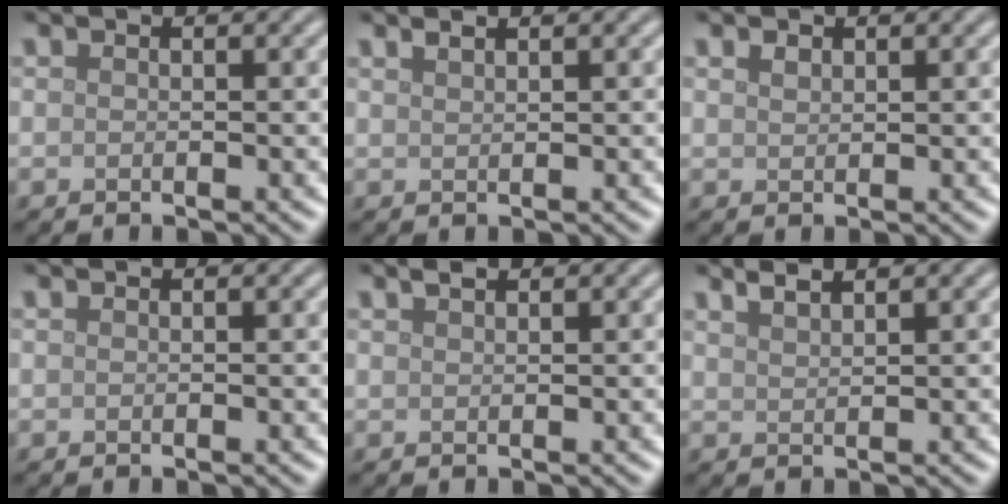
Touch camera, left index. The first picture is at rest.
{"total": 1.0, "force": [0.8, 0.3, 0.5], "torque": [-0.002, 0.002, 0.009]}
{"total": 0.8, "force": [0.6, 0.4, 0.3], "torque": [-0.008, 0.000, 0.013]}
{"total": 0.0}
{"total": 0.8, "force": [0.7, 0.2, 0.4], "torque": [-0.006, 0.002, 0.013]}
{"total": 2.0, "force": [1.6, 0.5, 0.9], "torque": [-0.004, 0.005, 0.020]}